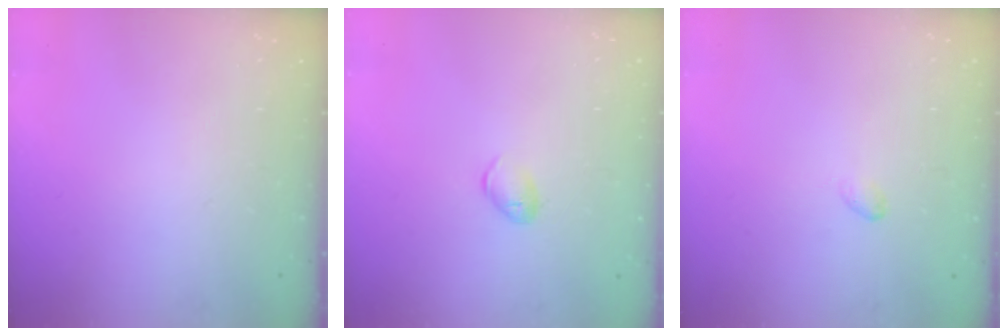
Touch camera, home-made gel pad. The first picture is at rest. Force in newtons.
{"total": 5.8, "press": 5.8, "slide": 0.8}
{"total": 2.7, "press": 2.7, "slide": 0.5}